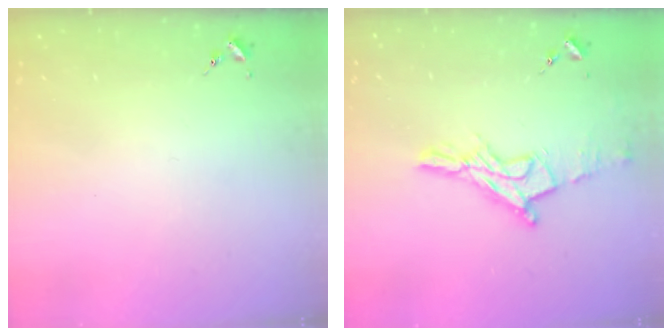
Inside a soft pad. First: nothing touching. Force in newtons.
{"total": 14.5, "press": 14.4, "slide": 1.0}